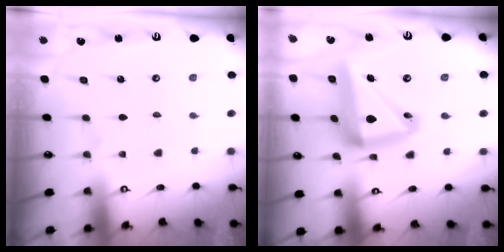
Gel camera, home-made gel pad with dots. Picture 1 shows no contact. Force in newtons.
{"total": 16.8, "press": 16.8, "slide": 1.7}